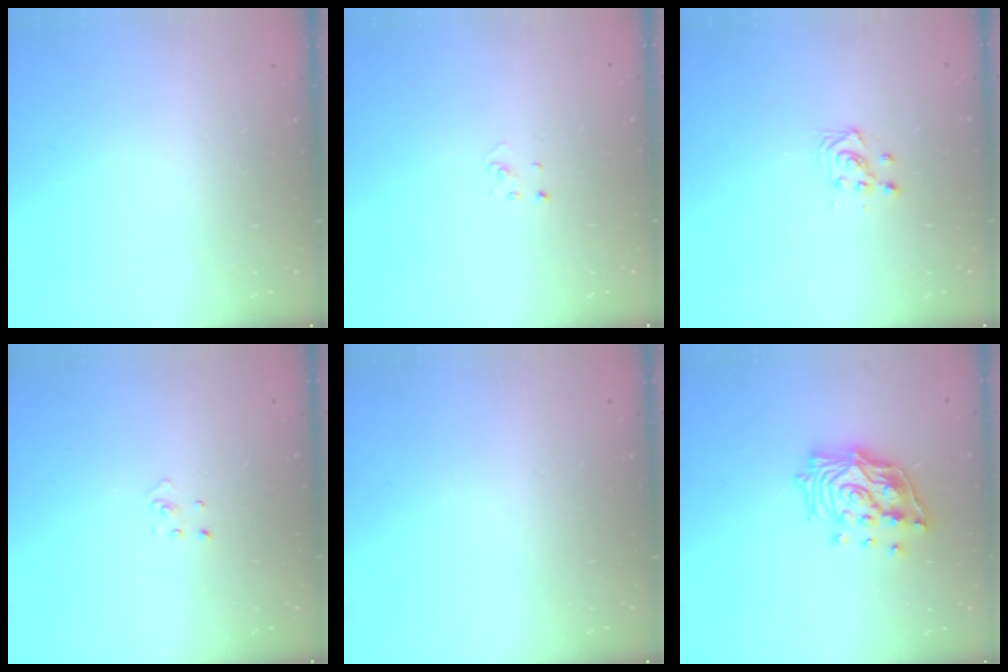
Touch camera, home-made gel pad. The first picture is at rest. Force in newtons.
{"total": 2.1, "press": 2.1, "slide": 0.1}
{"total": 3.0, "press": 2.9, "slide": 0.8}
{"total": 1.9, "press": 1.9, "slide": 0.1}
{"total": 0.0}
{"total": 17.0, "press": 16.9, "slide": 2.0}